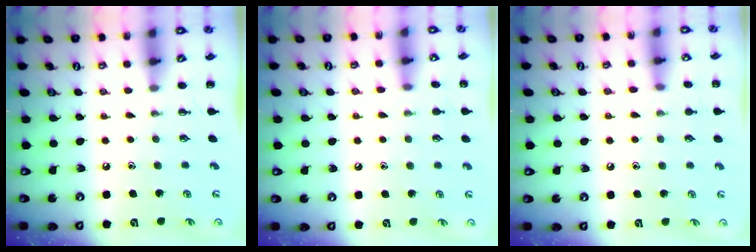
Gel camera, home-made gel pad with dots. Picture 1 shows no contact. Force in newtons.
{"total": 5.5, "press": 5.1, "slide": 2.1}
{"total": 7.2, "press": 6.7, "slide": 2.7}